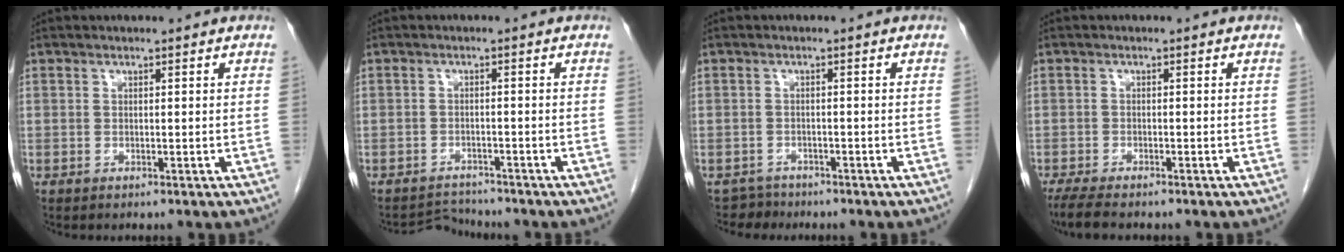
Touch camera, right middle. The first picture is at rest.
{"total": 3.0, "force": [-2.7, 0.2, -1.4], "torque": [0.024, -0.005, -0.043]}
{"total": 2.1, "force": [-1.6, 0.8, -1.1], "torque": [0.018, 0.002, -0.029]}
{"total": 4.3, "force": [-3.6, 0.6, 2.3], "torque": [-0.047, -0.014, -0.059]}